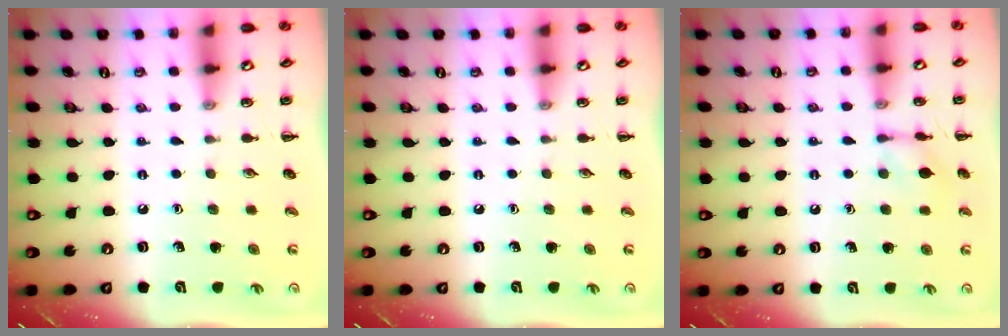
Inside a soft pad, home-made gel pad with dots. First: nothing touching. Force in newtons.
{"total": 0.0}
{"total": 6.8, "press": 6.8, "slide": 0.8}